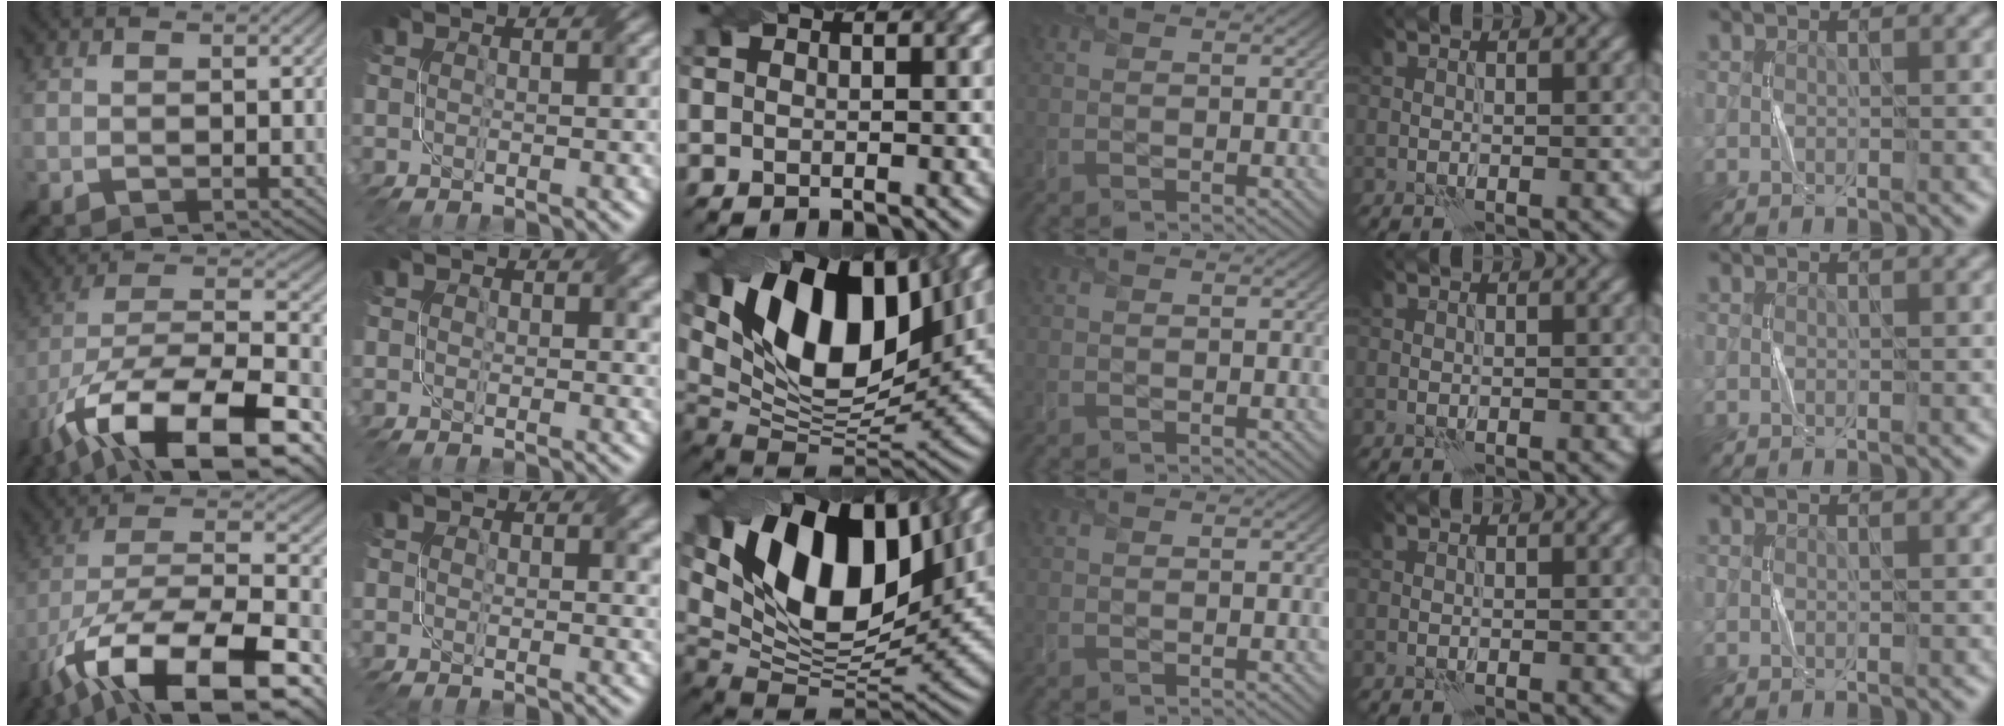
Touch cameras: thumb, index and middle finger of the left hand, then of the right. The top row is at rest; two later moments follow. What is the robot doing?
{"motion": "twist", "object": "screw"}